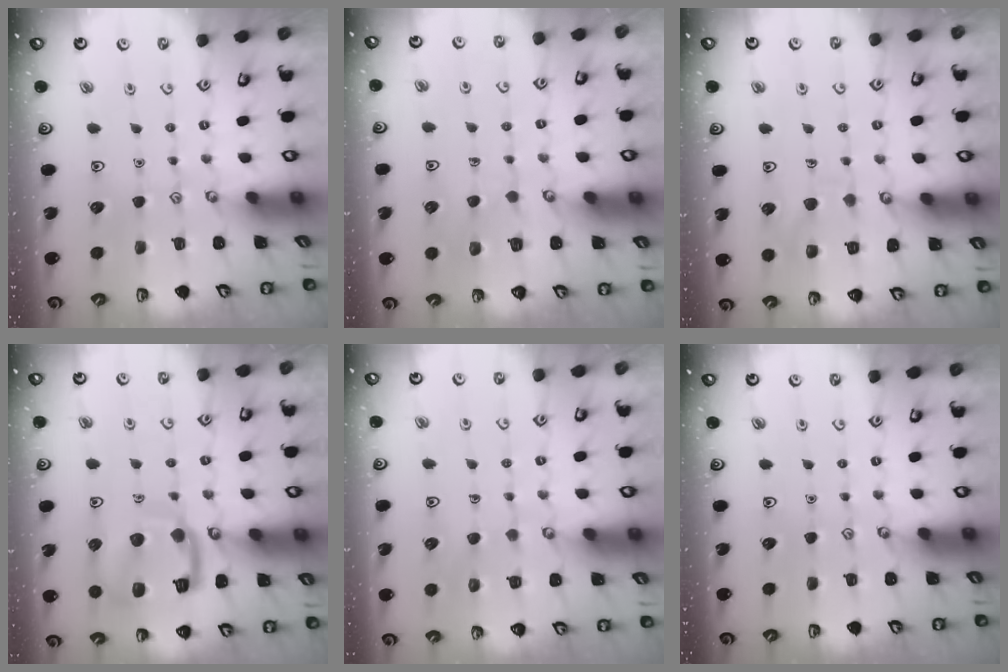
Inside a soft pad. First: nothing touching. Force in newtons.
{"total": 4.7, "press": 4.7, "slide": 0.4}
{"total": 7.5, "press": 7.5, "slide": 0.7}
{"total": 14.8, "press": 14.7, "slide": 1.6}
{"total": 6.4, "press": 6.3, "slide": 0.4}
{"total": 0.0}